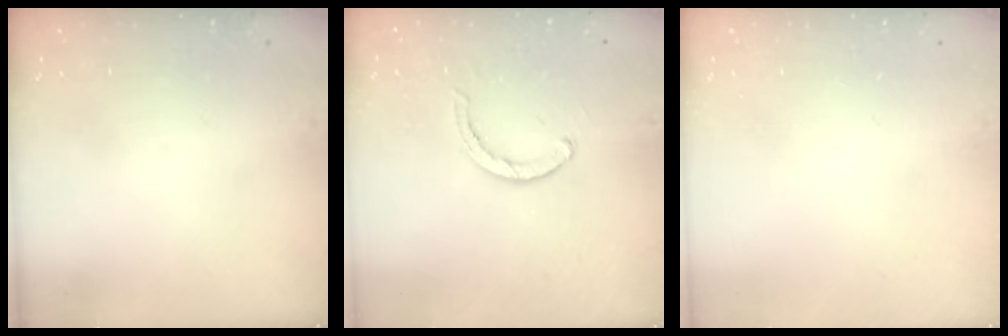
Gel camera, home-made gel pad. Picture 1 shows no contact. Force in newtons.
{"total": 2.8, "press": 2.8, "slide": 0.2}
{"total": 0.0}